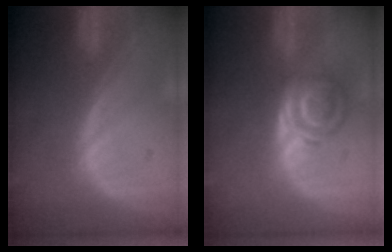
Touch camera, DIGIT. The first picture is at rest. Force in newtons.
{"total": 5.7, "press": 5.4, "slide": 2.0}